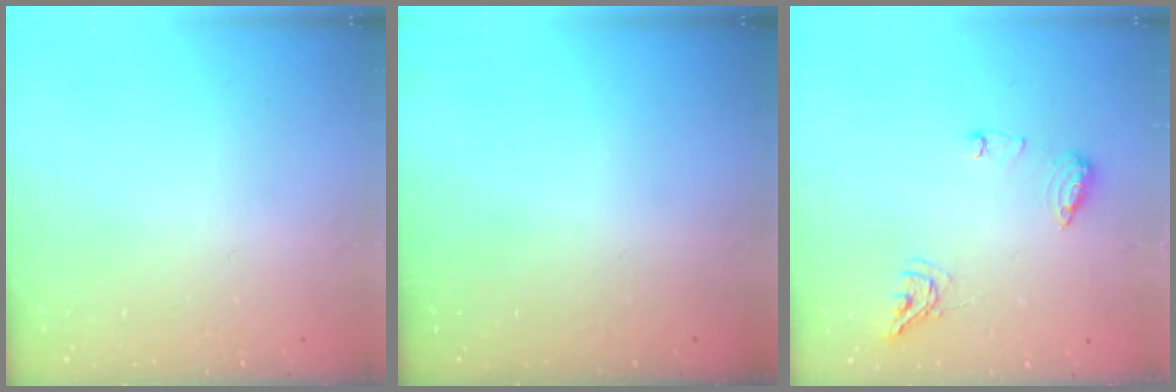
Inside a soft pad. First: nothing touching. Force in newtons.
{"total": 0.0}
{"total": 8.8, "press": 8.8, "slide": 0.5}